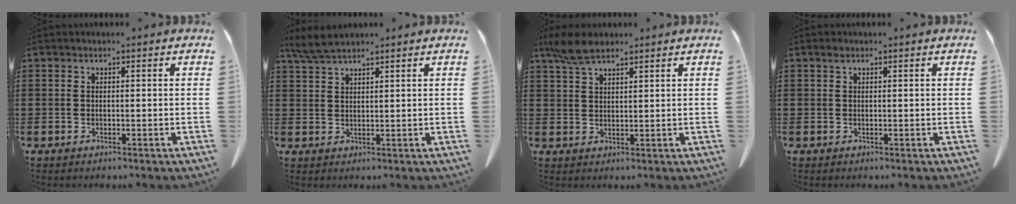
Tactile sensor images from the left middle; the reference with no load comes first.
{"total": 3.7, "force": [3.0, 0.4, 2.1], "torque": [-0.049, -0.003, 0.059]}
{"total": 5.2, "force": [3.9, 1.6, 3.1], "torque": [-0.072, -0.003, 0.073]}
{"total": 0.7, "force": [0.4, 0.3, 0.5], "torque": [-0.011, 0.001, 0.009]}